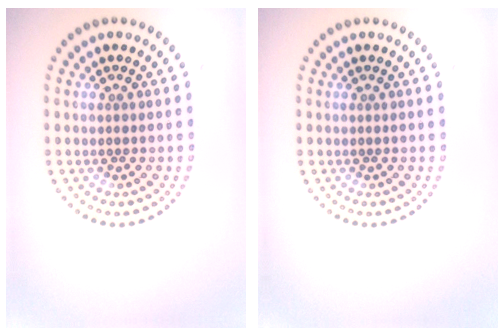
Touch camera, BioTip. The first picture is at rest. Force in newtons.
{"total": 0.0}